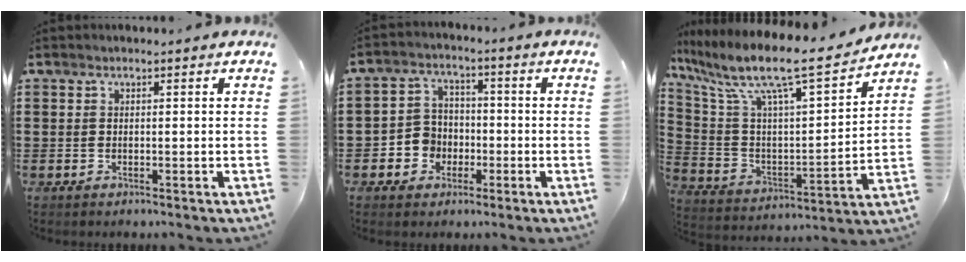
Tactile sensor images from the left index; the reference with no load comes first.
{"total": 5.1, "force": [-1.7, 4.6, 1.3], "torque": [-0.045, 0.012, -0.034]}
{"total": 10.6, "force": [8.2, 1.1, 6.7], "torque": [-0.163, -0.060, 0.128]}